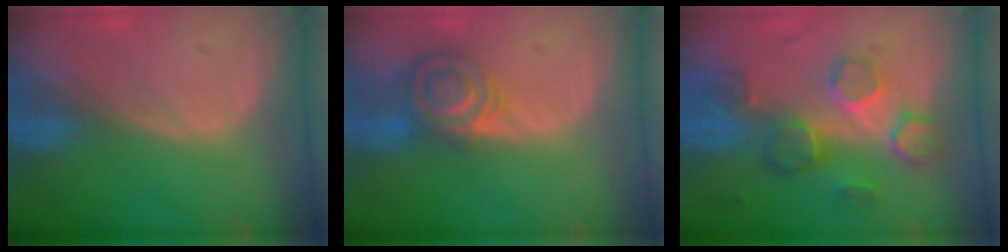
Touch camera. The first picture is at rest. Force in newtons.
{"total": 7.3, "press": 6.3, "slide": 3.8}
{"total": 8.6, "press": 7.7, "slide": 3.8}